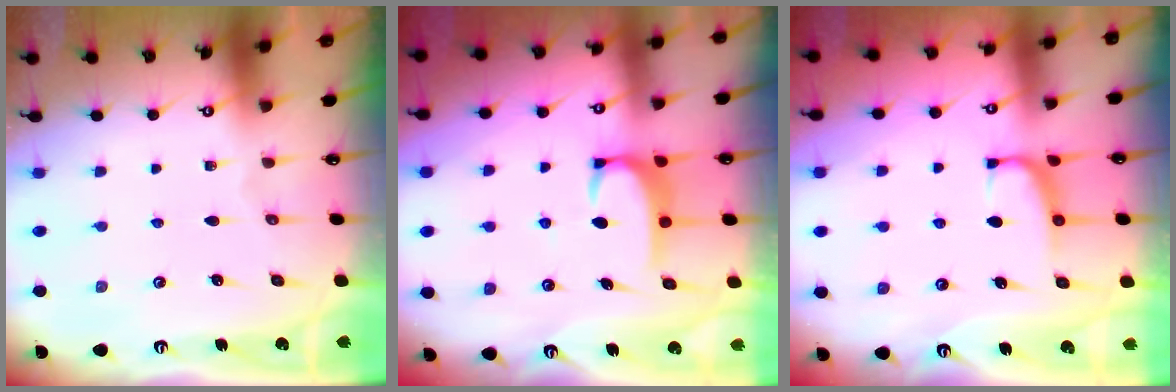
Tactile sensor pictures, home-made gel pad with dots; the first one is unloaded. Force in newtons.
{"total": 2.9, "press": 2.9, "slide": 0.5}
{"total": 1.5, "press": 1.3, "slide": 0.7}